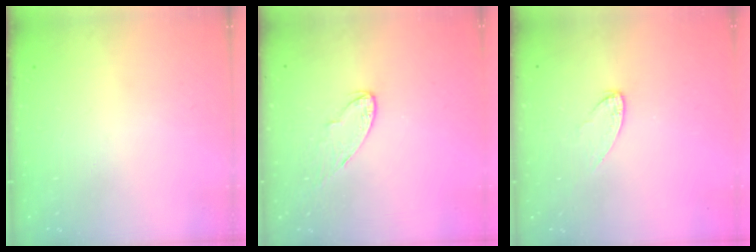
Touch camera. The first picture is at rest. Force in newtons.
{"total": 4.9, "press": 4.9, "slide": 0.6}
{"total": 6.6, "press": 6.5, "slide": 0.4}